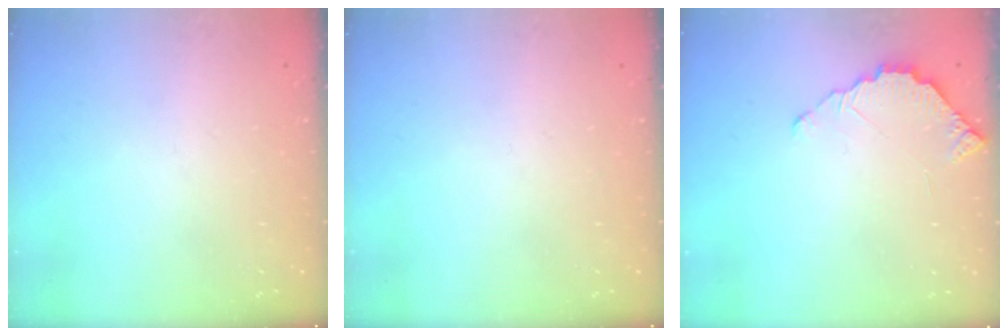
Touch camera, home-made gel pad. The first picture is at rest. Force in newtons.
{"total": 0.0}
{"total": 2.8, "press": 2.8, "slide": 0.3}